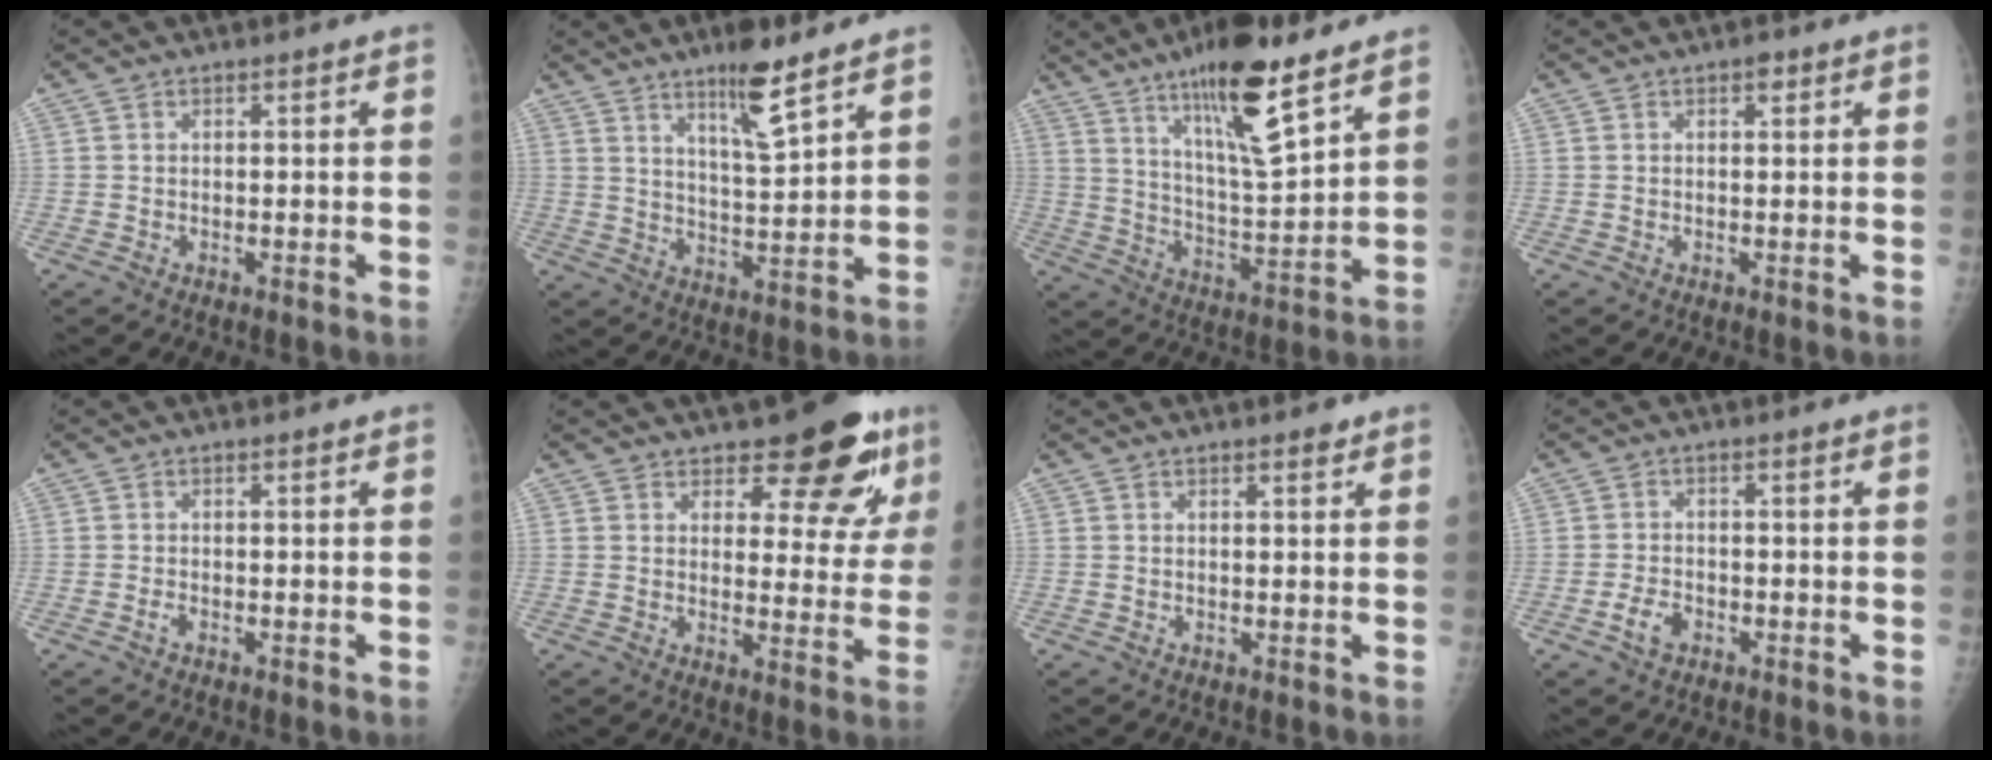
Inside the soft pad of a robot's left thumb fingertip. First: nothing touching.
{"total": 8.8, "force": [6.1, 1.1, 6.2], "torque": [-0.097, -0.046, 0.107]}
{"total": 16.1, "force": [10.6, 3.2, 11.7], "torque": [-0.183, -0.067, 0.187]}
{"total": 1.2, "force": [0.6, 0.6, 0.8], "torque": [-0.004, 0.000, 0.006]}
{"total": 0.6, "force": [-0.4, 0.2, 0.4], "torque": [-0.007, -0.001, -0.007]}
{"total": 12.9, "force": [8.9, 5.1, 7.9], "torque": [-0.056, -0.060, 0.112]}
{"total": 1.3, "force": [1.0, 0.4, 0.8], "torque": [-0.006, -0.005, 0.013]}
{"total": 3.1, "force": [-1.6, 2.0, 1.8], "torque": [-0.029, 0.009, -0.028]}